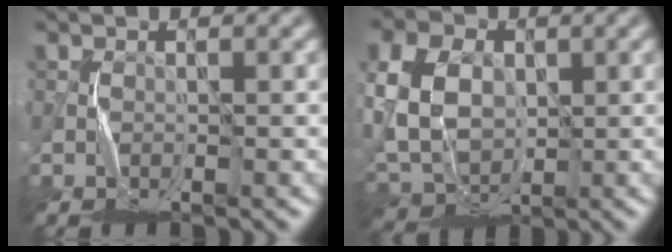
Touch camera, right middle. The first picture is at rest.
{"total": 10.2, "force": [1.3, 7.6, 6.7], "torque": [-0.154, 0.023, 0.009]}